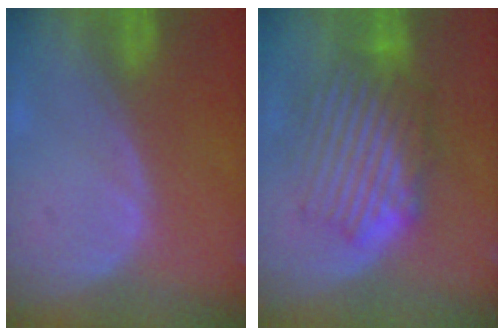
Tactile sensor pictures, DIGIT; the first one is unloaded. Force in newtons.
{"total": 8.5, "press": 8.3, "slide": 2.0}